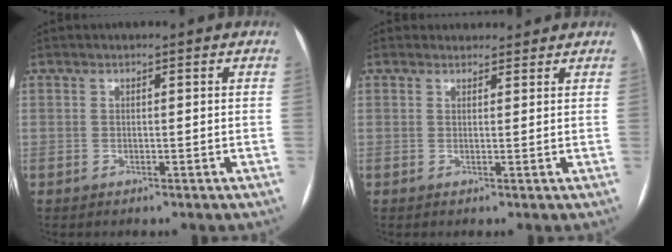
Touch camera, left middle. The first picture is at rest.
{"total": 2.5, "force": [2.3, 1.0, -0.1], "torque": [0.002, 0.012, 0.028]}